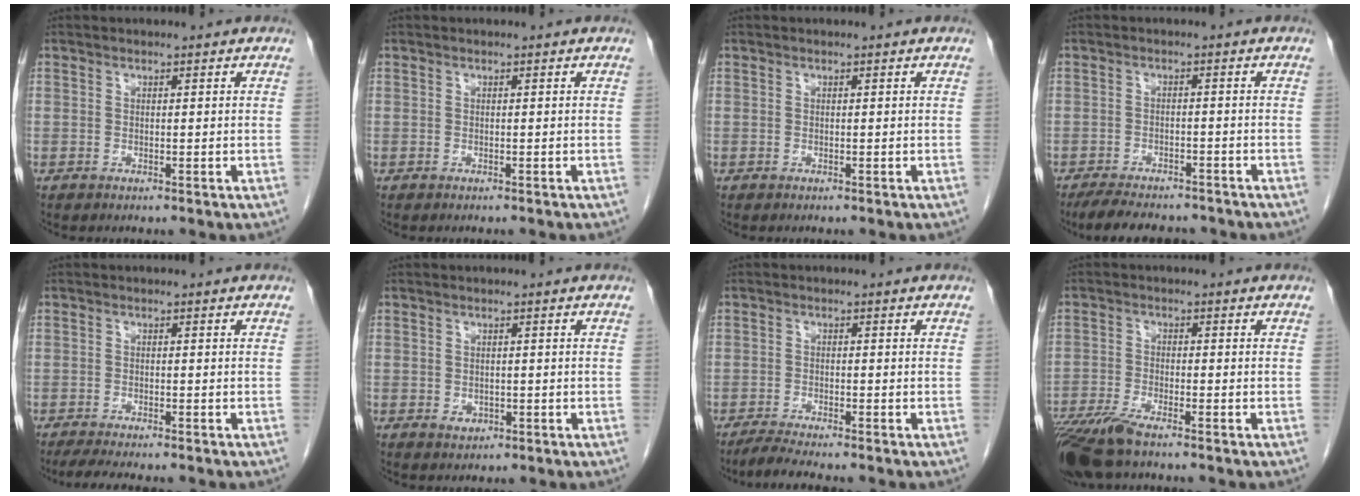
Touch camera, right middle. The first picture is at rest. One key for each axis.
{"total": 1.1, "fx": -1.1, "fy": 0.2, "fz": 0.4, "tx": -0.007, "ty": -0.001, "tz": -0.015}
{"total": 0.0}
{"total": 9.8, "fx": -8.5, "fy": 3.1, "fz": 3.7, "tx": -0.058, "ty": -0.004, "tz": -0.121}
{"total": 6.0, "fx": -5.0, "fy": 0.8, "fz": 3.1, "tx": -0.044, "ty": -0.012, "tz": -0.076}
{"total": 1.5, "fx": -0.4, "fy": 1.2, "fz": 0.7, "tx": -0.012, "ty": 0.001, "tz": 0.001}
{"total": 3.7, "fx": -3.2, "fy": -0.1, "fz": 1.7, "tx": -0.037, "ty": -0.014, "tz": -0.059}
{"total": 8.0, "fx": -6.2, "fy": 1.2, "fz": 5.0, "tx": -0.097, "ty": -0.020, "tz": -0.113}